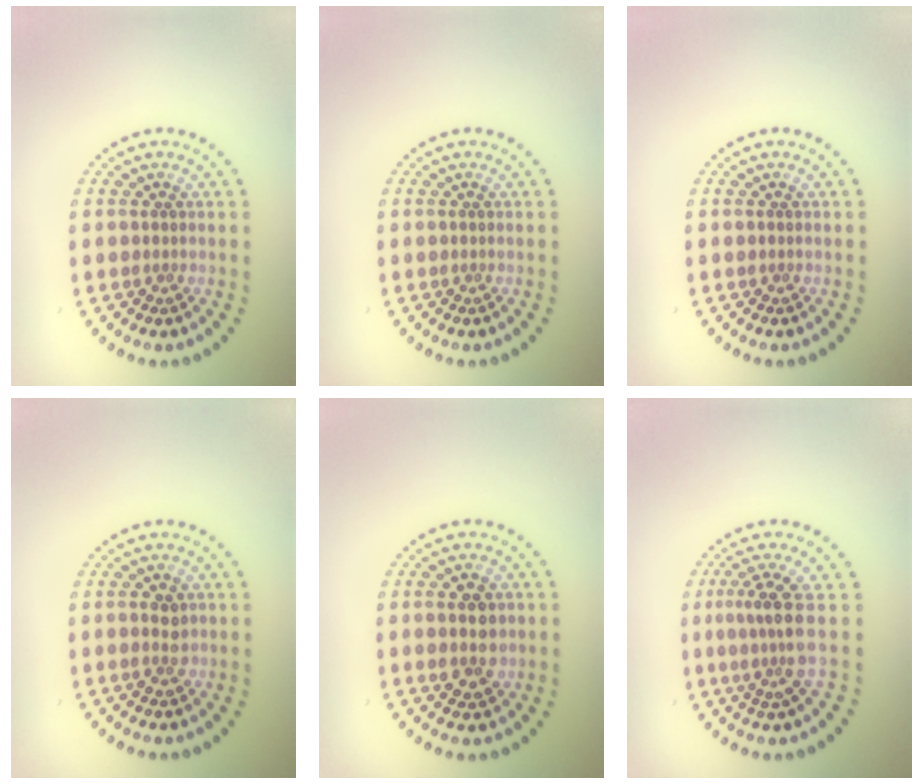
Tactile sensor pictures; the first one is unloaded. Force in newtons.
{"total": 0.0}
{"total": 0.0}
{"total": 1.8, "press": 1.8, "slide": 0.1}
{"total": 3.5, "press": 3.5, "slide": 0.3}
{"total": 3.3, "press": 2.4, "slide": 2.2}